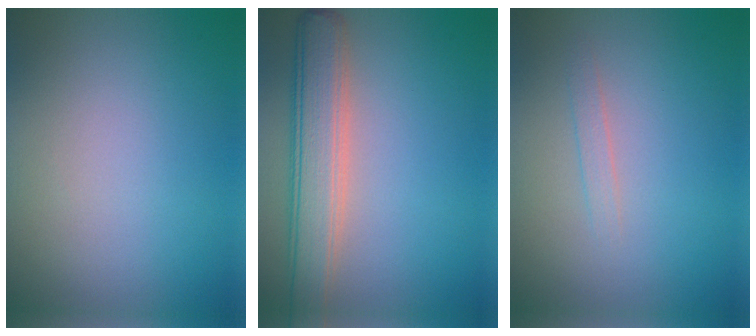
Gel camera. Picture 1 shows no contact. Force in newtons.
{"total": 5.3, "press": 5.3, "slide": 0.4}
{"total": 0.9, "press": 0.9, "slide": 0.1}